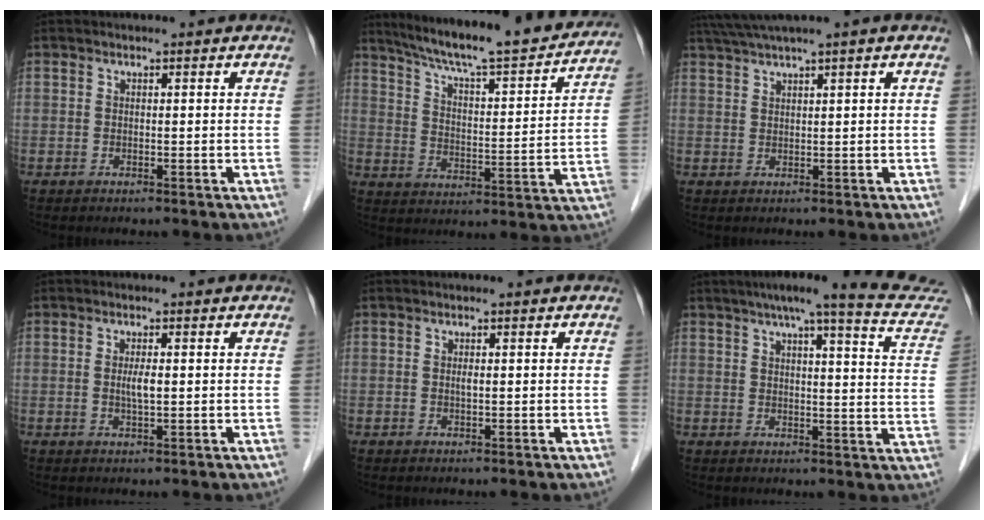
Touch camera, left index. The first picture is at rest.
{"total": 23.1, "force": [20.5, 2.0, 10.5], "torque": [-0.165, -0.020, 0.283]}
{"total": 5.1, "force": [3.8, -1.2, 3.1], "torque": [-0.063, 0.026, 0.073]}
{"total": 2.1, "force": [0.1, 0.3, 2.1], "torque": [-0.044, -0.001, 0.002]}
{"total": 0.6, "force": [0.0, 0.1, 0.6], "torque": [-0.014, 0.000, 0.001]}
{"total": 20.3, "force": [17.8, 0.6, 9.8], "torque": [-0.123, -0.029, 0.198]}